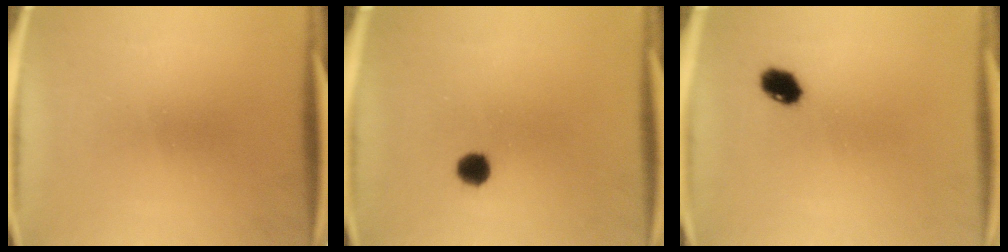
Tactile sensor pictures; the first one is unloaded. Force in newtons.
{"total": 2.8}
{"total": 4.3}